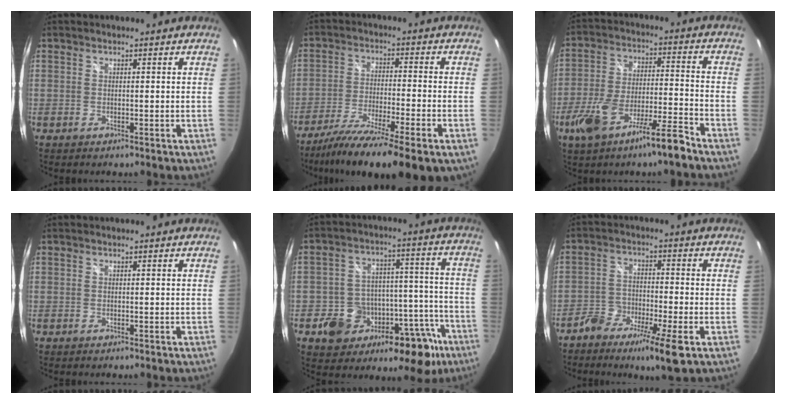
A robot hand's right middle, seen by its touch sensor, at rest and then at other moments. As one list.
[{"total": 15.2, "force": [-10.5, 1.2, 11.0], "torque": [-0.206, -0.050, -0.175]}, {"total": 12.7, "force": [-8.4, 2.0, 9.3], "torque": [-0.193, -0.009, -0.149]}, {"total": 0.0}, {"total": 17.8, "force": [-9.7, 11.4, 9.7], "torque": [-0.148, 0.035, -0.118]}, {"total": 8.0, "force": [-5.0, 1.6, 6.1], "torque": [-0.131, -0.005, -0.099]}]